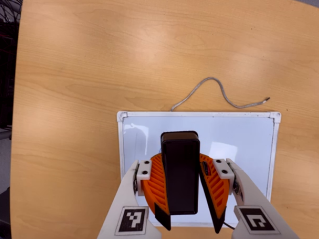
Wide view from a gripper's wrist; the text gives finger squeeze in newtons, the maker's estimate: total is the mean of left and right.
{"total": 9.3, "left": 9.3, "right": 9.3}